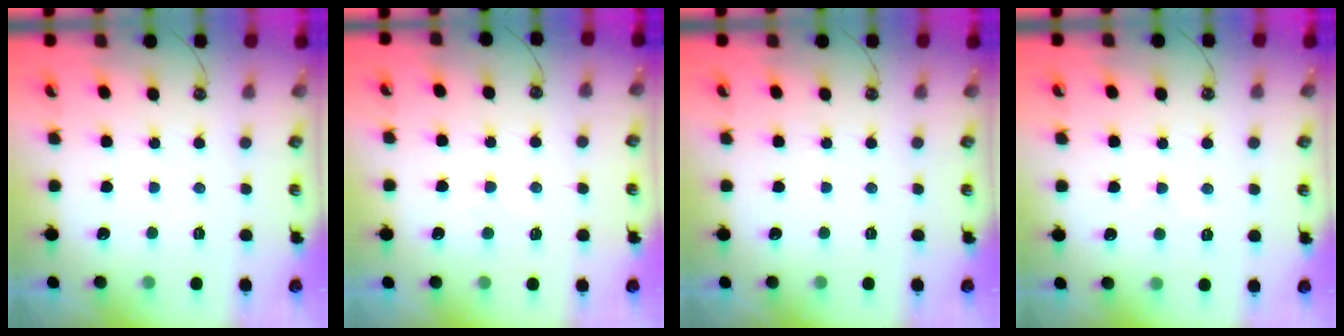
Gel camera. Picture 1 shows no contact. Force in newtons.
{"total": 1.2, "press": 1.1, "slide": 0.6}
{"total": 0.0}
{"total": 1.8, "press": 1.8, "slide": 0.3}